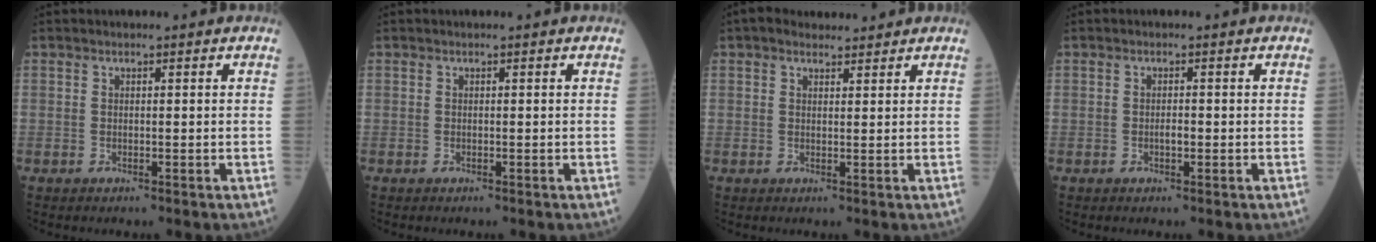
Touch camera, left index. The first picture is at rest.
{"total": 0.0}
{"total": 3.7, "force": [3.2, 1.3, 1.3], "torque": [-0.021, 0.025, 0.052]}
{"total": 1.0, "force": [-0.2, 0.4, 0.9], "torque": [-0.020, 0.001, -0.003]}